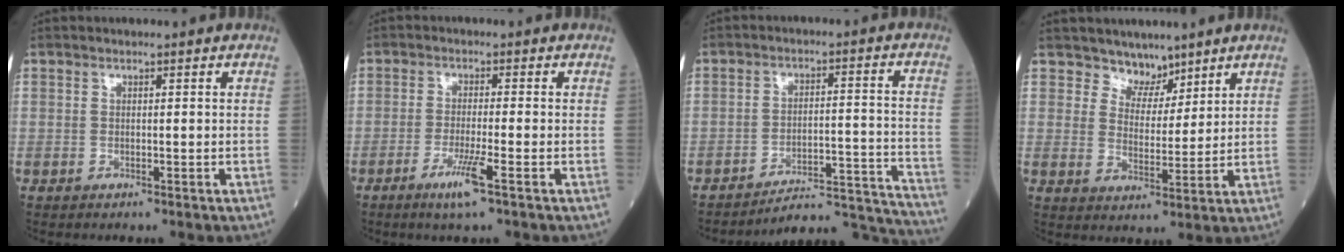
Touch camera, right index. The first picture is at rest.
{"total": 4.6, "force": [-2.5, -0.5, 3.8], "torque": [-0.075, -0.012, -0.049]}
{"total": 15.9, "force": [-15.8, -1.2, 1.0], "torque": [0.011, 0.033, -0.215]}
{"total": 4.4, "force": [3.8, 2.3, 0.2], "torque": [0.004, -0.004, 0.067]}